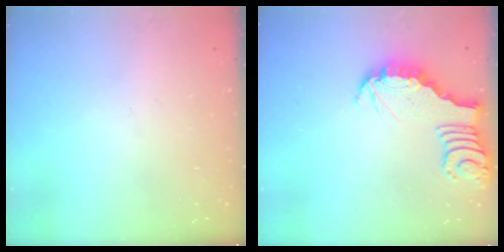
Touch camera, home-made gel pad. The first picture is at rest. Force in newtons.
{"total": 3.5, "press": 3.5, "slide": 0.3}